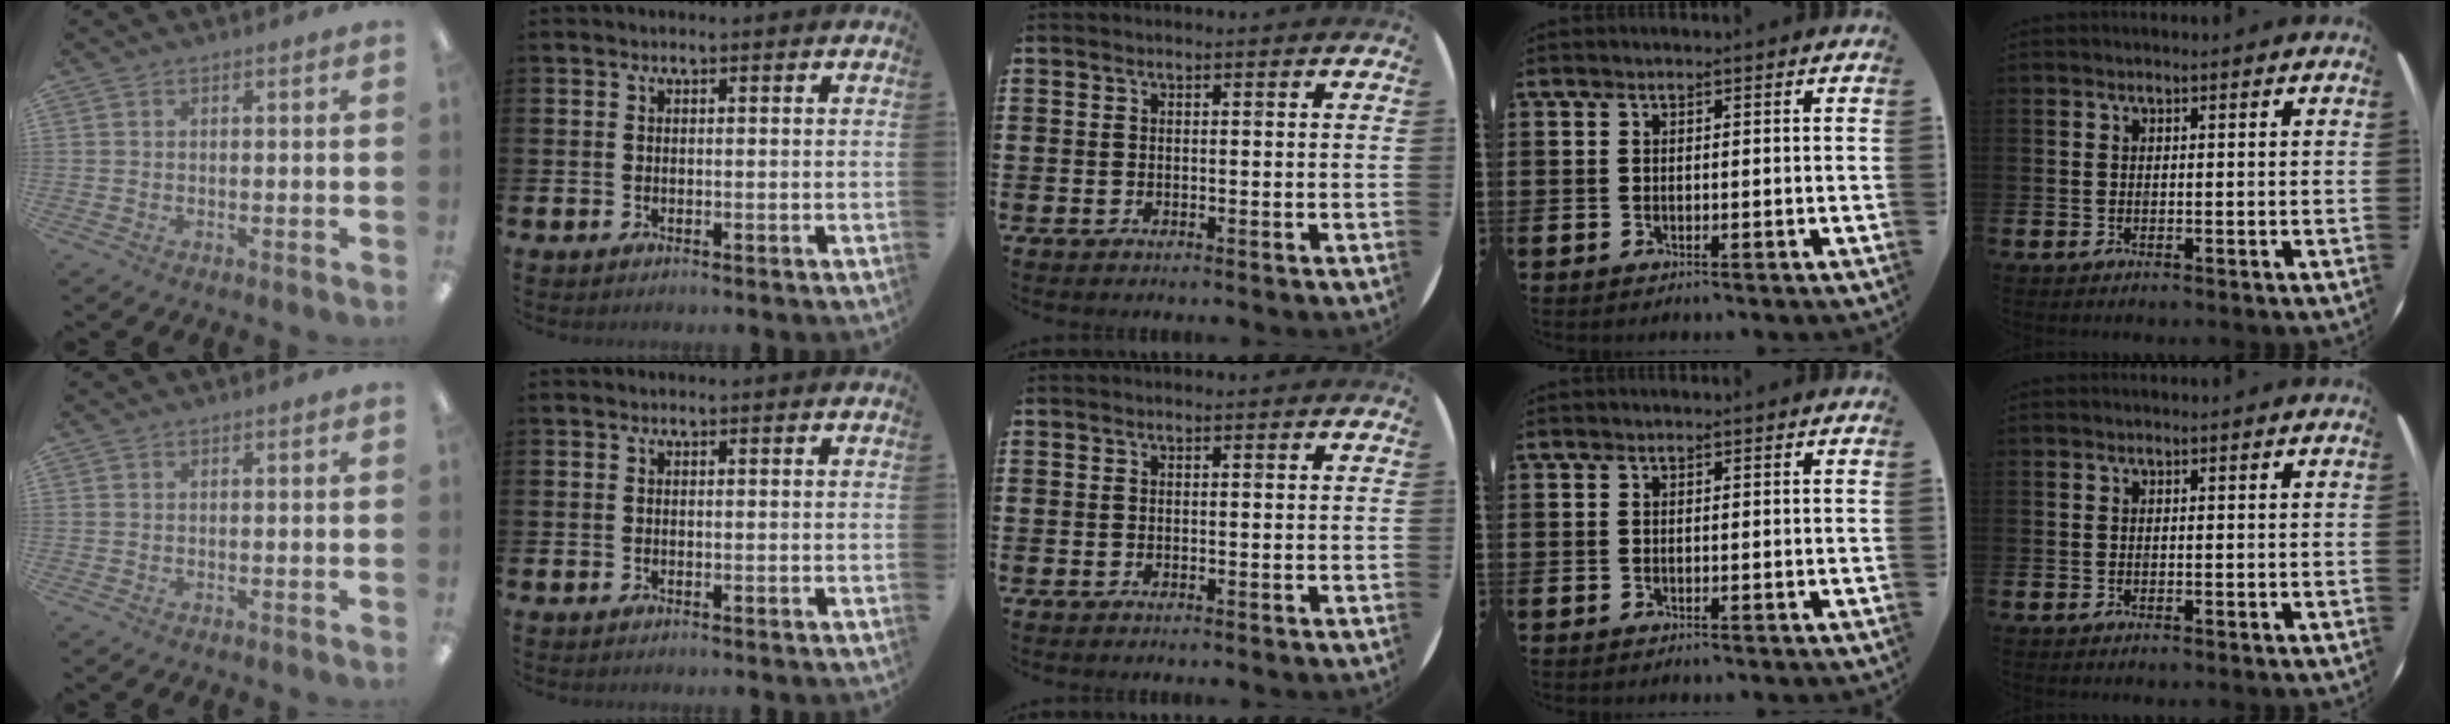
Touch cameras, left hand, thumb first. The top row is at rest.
{}